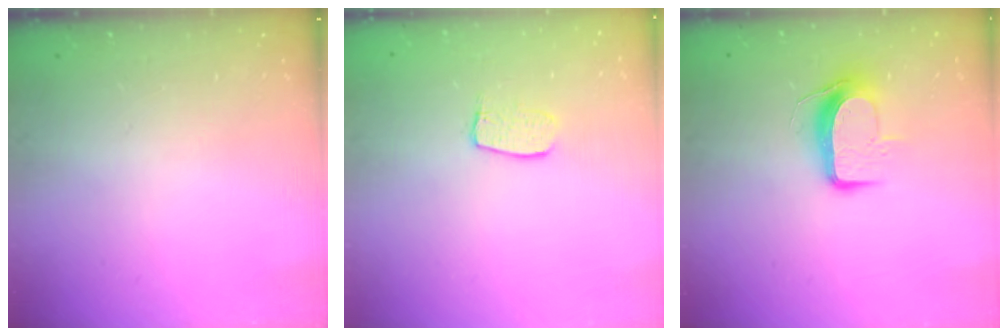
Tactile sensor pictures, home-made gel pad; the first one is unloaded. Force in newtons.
{"total": 6.8, "press": 6.8, "slide": 0.3}
{"total": 9.2, "press": 9.1, "slide": 0.9}